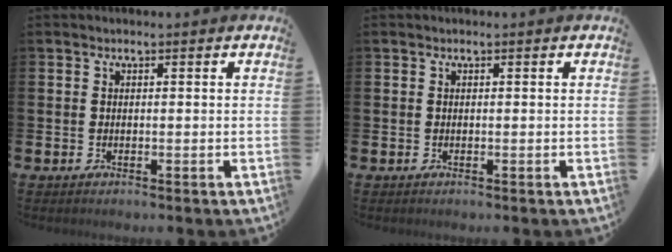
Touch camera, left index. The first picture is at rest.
{"total": 0.0}